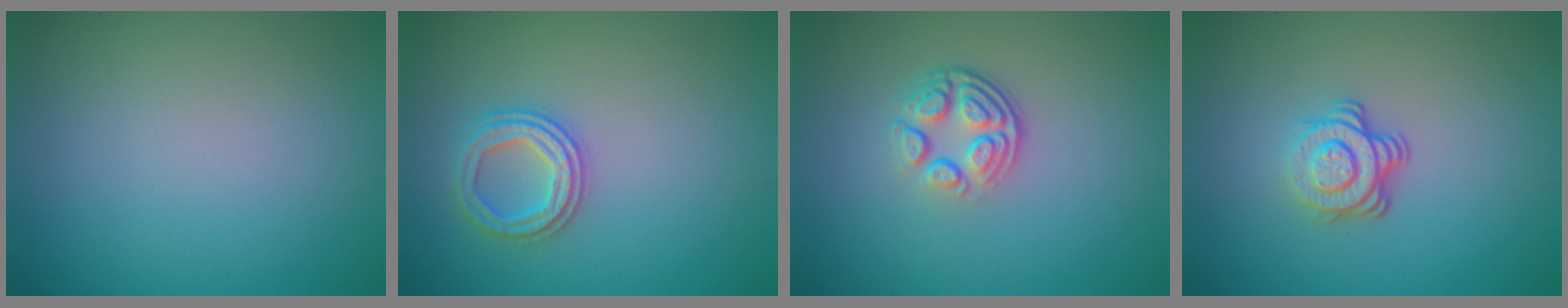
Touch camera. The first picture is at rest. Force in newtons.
{"total": 2.6, "press": 2.6, "slide": 0.1}
{"total": 4.0, "press": 2.8, "slide": 2.9}
{"total": 3.8, "press": 2.6, "slide": 2.8}